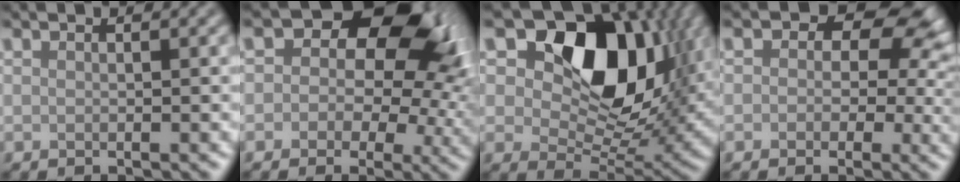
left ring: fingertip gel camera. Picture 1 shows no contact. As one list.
[{"total": 11.7, "force": [3.4, 7.8, 8.1], "torque": [-0.086, 0.015, 0.042]}, {"total": 14.4, "force": [5.6, 9.1, 9.7], "torque": [-0.143, 0.007, 0.091]}, {"total": 8.7, "force": [2.4, 6.3, 5.5], "torque": [-0.029, 0.022, 0.007]}]